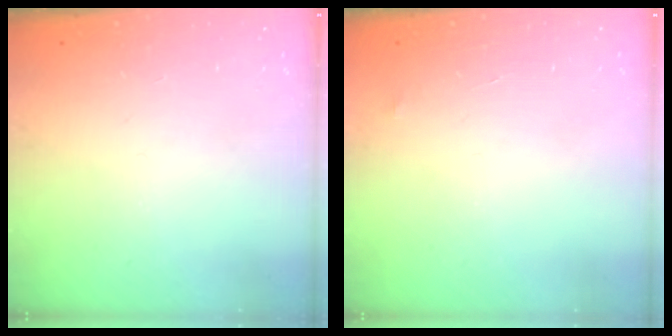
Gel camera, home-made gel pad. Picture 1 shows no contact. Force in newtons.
{"total": 4.0, "press": 4.0, "slide": 0.2}